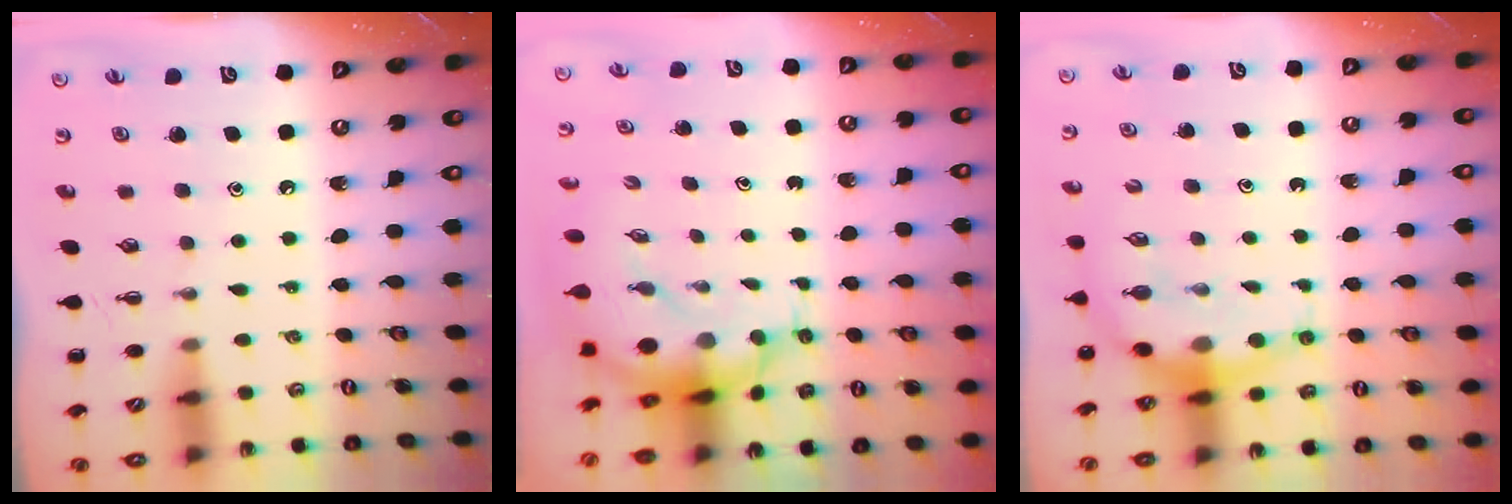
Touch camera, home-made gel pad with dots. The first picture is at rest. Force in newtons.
{"total": 7.9, "press": 7.6, "slide": 2.0}
{"total": 7.2, "press": 7.2, "slide": 1.1}